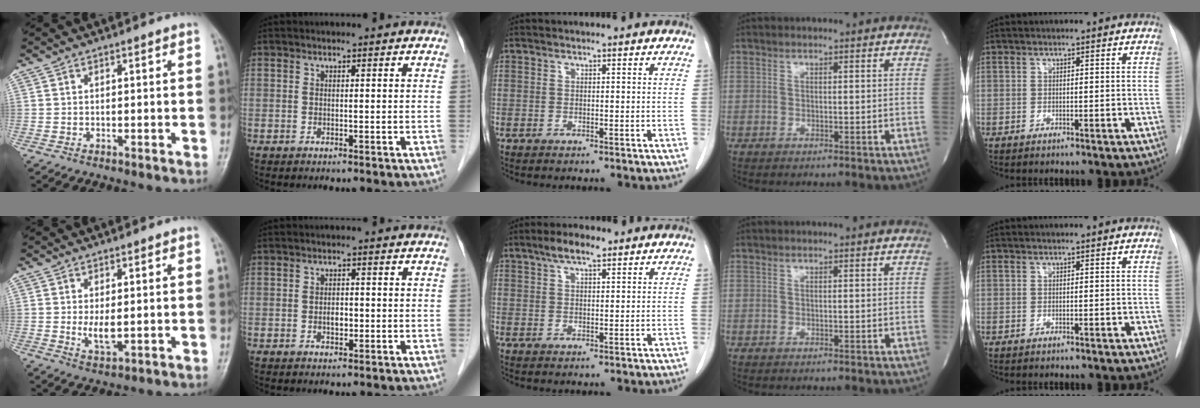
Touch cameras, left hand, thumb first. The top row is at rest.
{"thumb": {"total": 4.4, "force": [0.2, 2.0, 3.9], "torque": [-0.062, -0.012, 0.009]}, "index": {"total": 1.9, "force": [-0.5, 1.0, 1.4], "torque": [-0.023, 0.004, -0.007]}, "middle": {"total": 4.4, "force": [3.1, 1.3, 2.9], "torque": [-0.059, 0.011, 0.054]}}